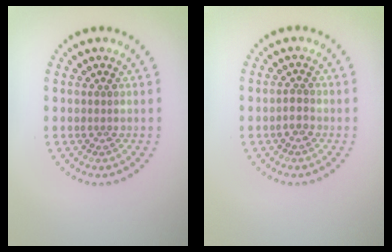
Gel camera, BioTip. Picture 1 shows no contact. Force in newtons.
{"total": 1.2, "press": 1.0, "slide": 0.6}